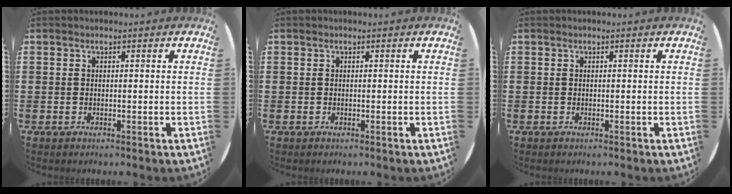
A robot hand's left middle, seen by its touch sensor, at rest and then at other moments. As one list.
[{"total": 0.0}, {"total": 0.0}]